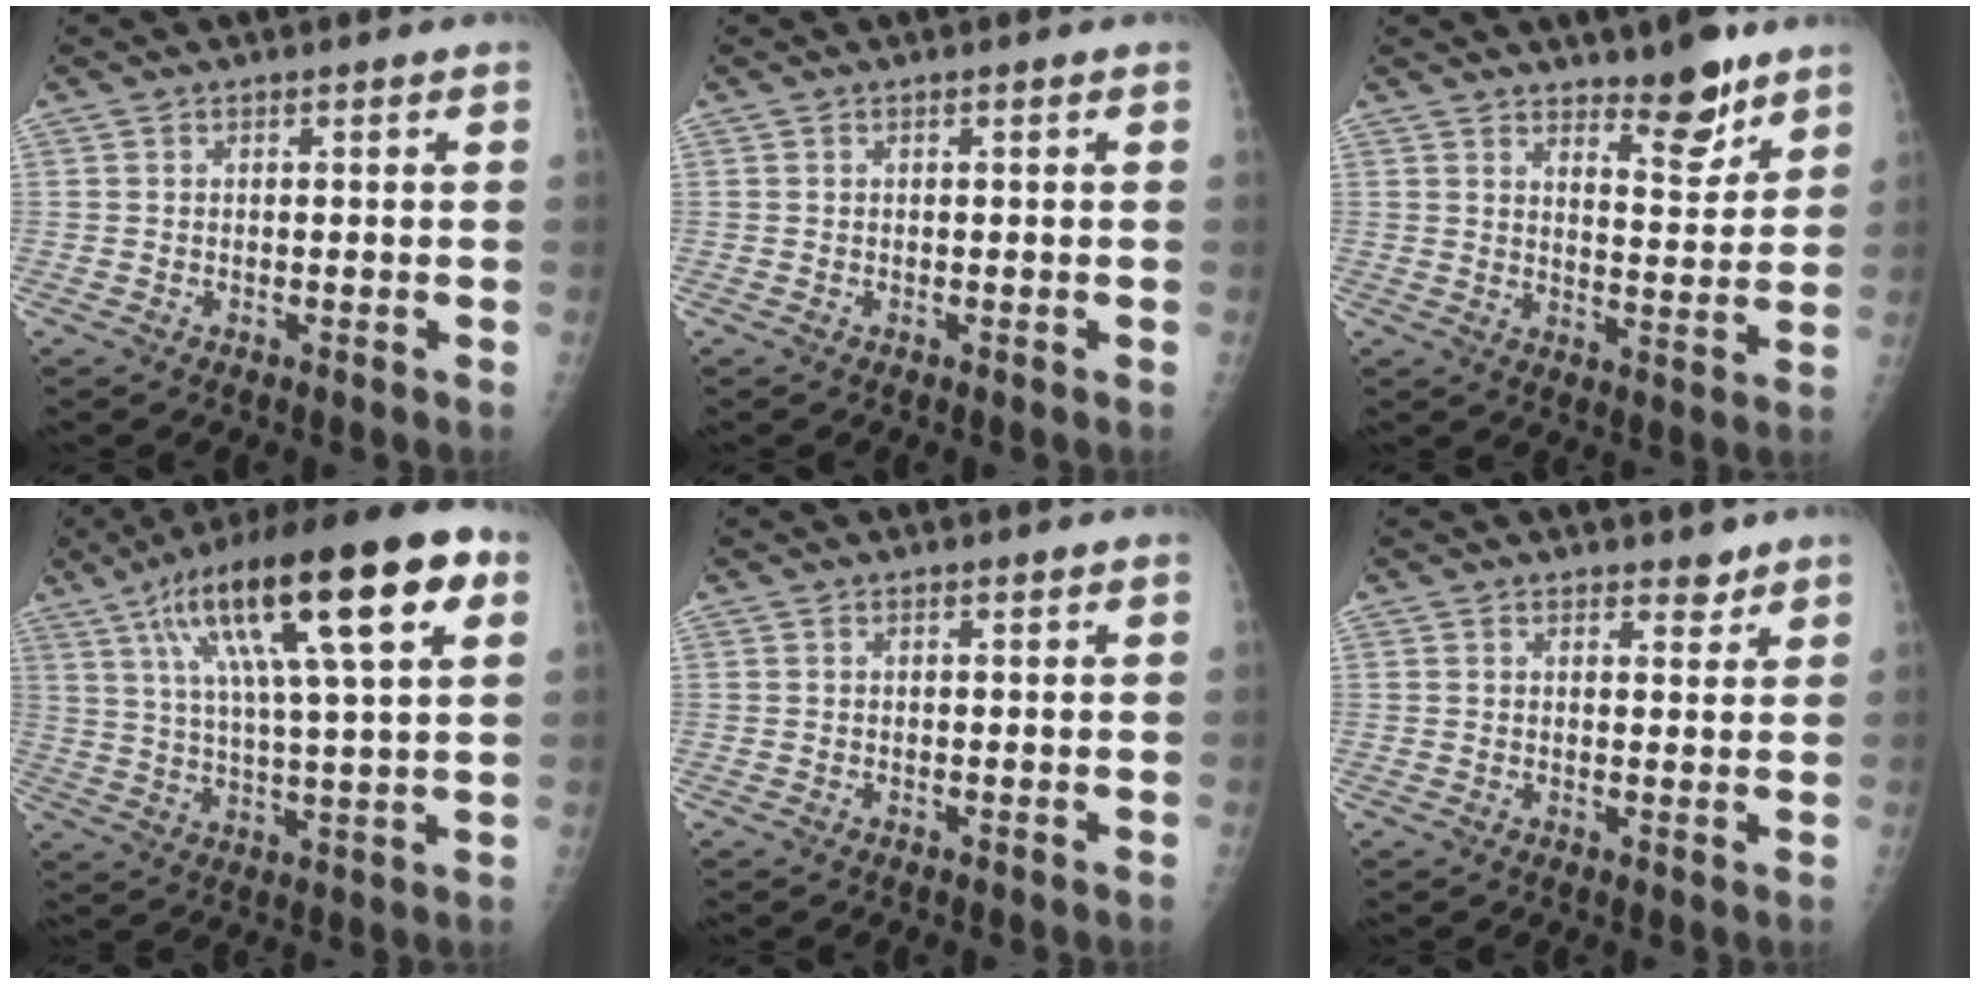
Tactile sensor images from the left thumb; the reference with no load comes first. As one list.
[{"total": 0.0}, {"total": 8.3, "force": [6.1, 2.7, 4.9], "torque": [-0.049, -0.051, 0.095]}, {"total": 24.4, "force": [9.9, 5.7, 21.5], "torque": [-0.355, 0.013, 0.156]}, {"total": 0.0}, {"total": 2.5, "force": [2.0, 1.2, 0.8], "torque": [0.005, -0.013, 0.025]}]